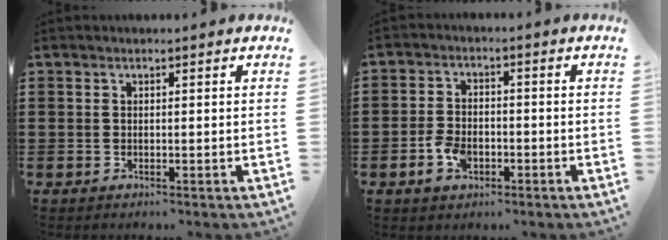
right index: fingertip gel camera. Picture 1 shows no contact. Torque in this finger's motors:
{"motor_torque": [0.08, -0.01, 0.11, 0.11]}